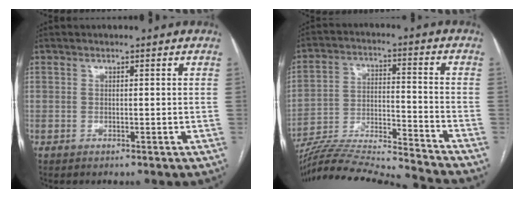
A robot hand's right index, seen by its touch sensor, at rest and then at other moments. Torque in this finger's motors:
{"motor_torque": [0.03, -1.13, -0.80, -0.21]}